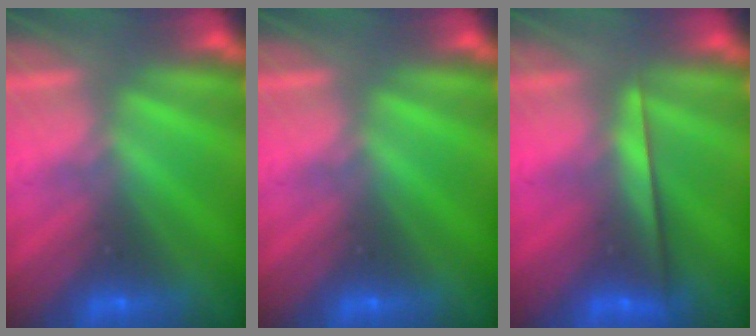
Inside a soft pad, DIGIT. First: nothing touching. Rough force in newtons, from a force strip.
{"total": 0.0}
{"total": 2.3}